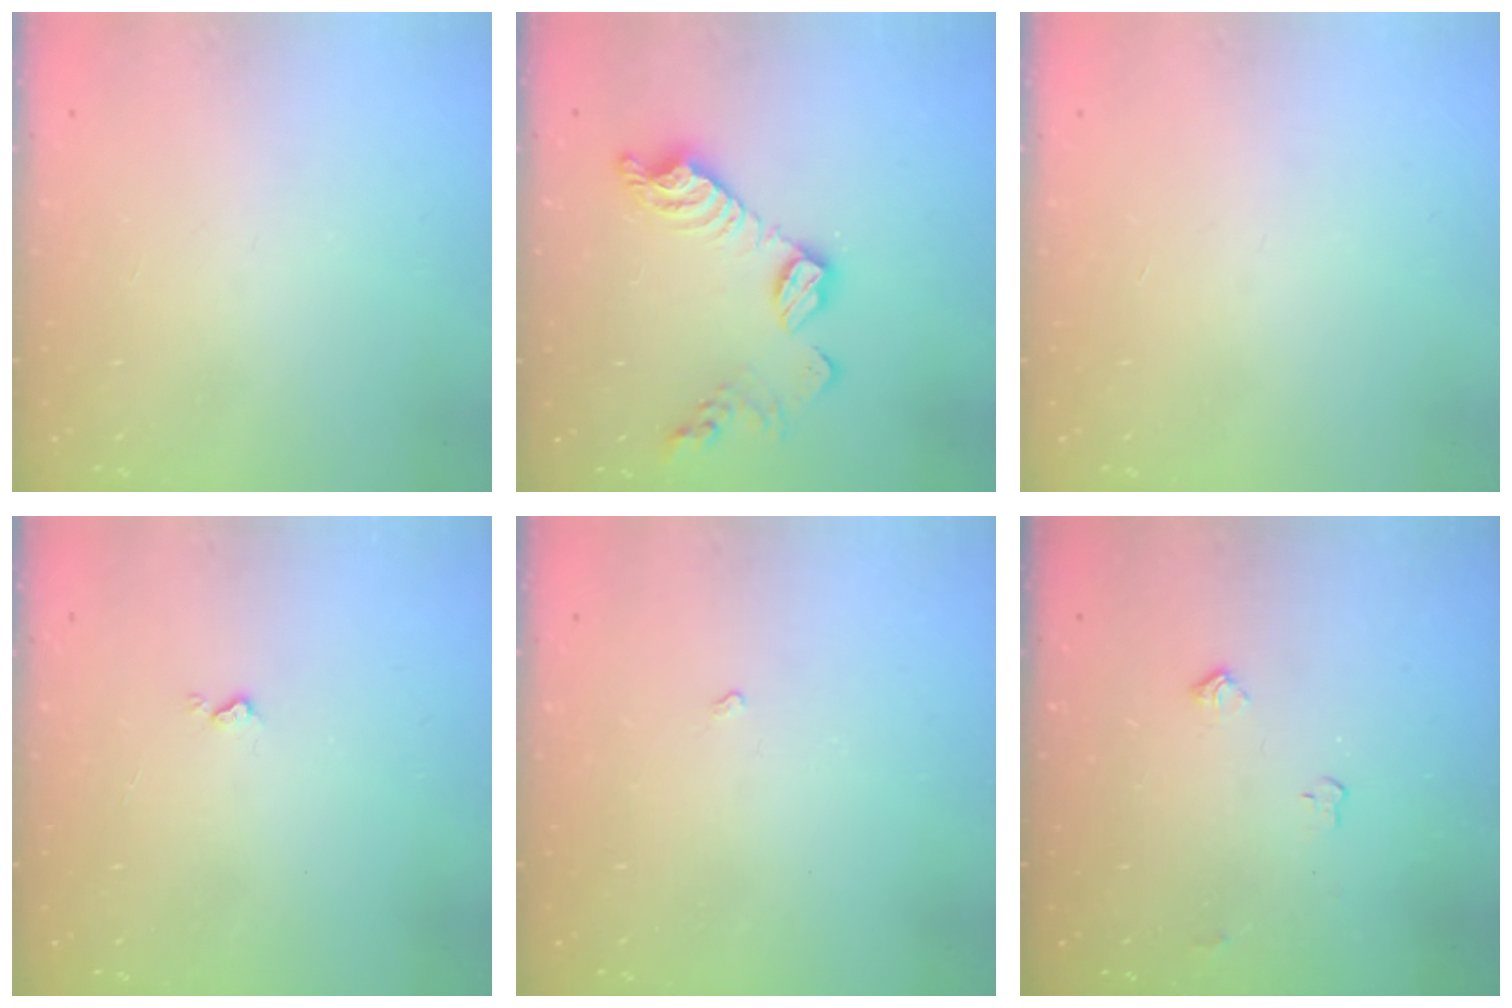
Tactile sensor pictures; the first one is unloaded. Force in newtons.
{"total": 13.8, "press": 13.8, "slide": 0.9}
{"total": 0.0}
{"total": 2.9, "press": 2.9, "slide": 0.5}
{"total": 2.3, "press": 2.3, "slide": 0.3}
{"total": 4.0, "press": 4.0, "slide": 0.6}